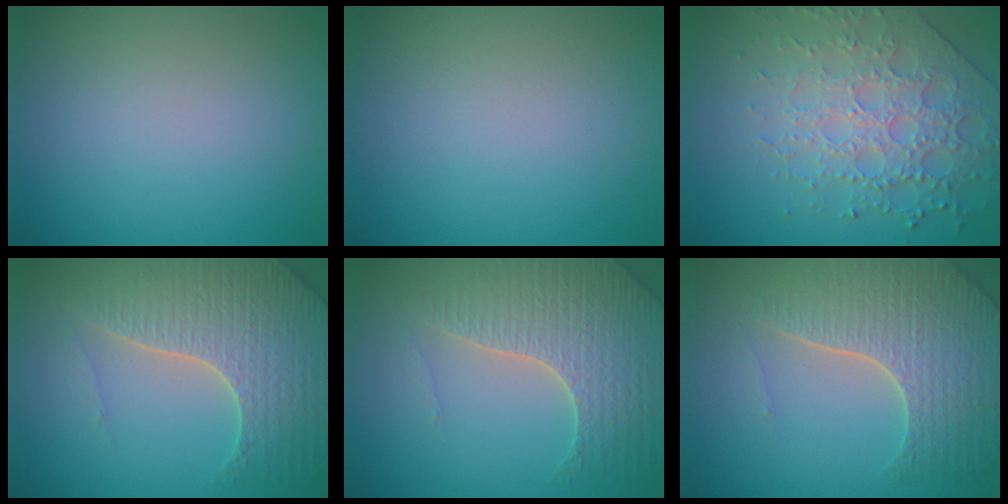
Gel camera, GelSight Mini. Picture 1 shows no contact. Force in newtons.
{"total": 0.0}
{"total": 5.7, "press": 5.0, "slide": 2.8}
{"total": 6.7, "press": 6.4, "slide": 1.6}
{"total": 4.7, "press": 4.6, "slide": 1.2}
{"total": 6.8, "press": 5.2, "slide": 4.4}